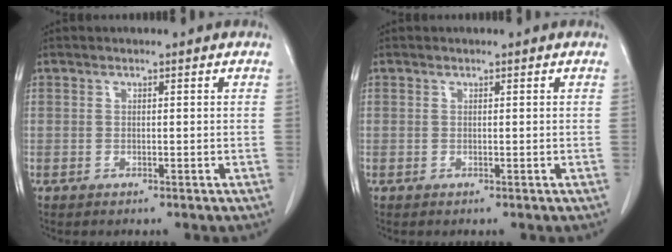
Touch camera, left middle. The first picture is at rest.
{"total": 0.0}